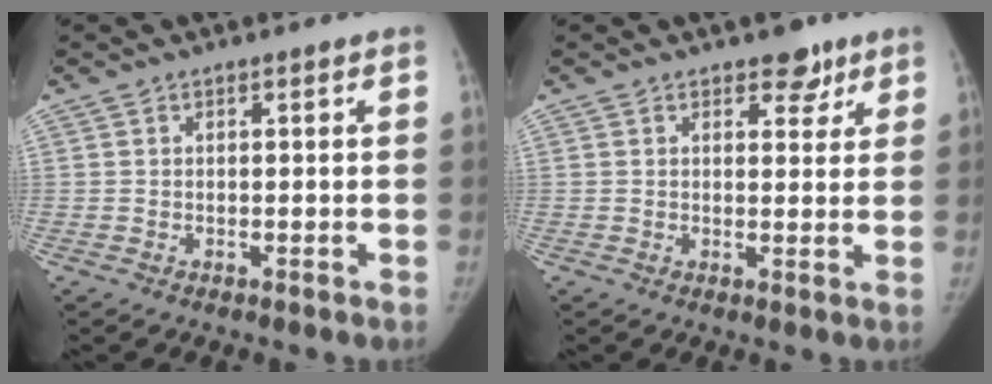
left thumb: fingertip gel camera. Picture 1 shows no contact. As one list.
[{"total": 4.2, "force": [2.8, 2.4, 1.9], "torque": [0.004, -0.014, 0.037]}]